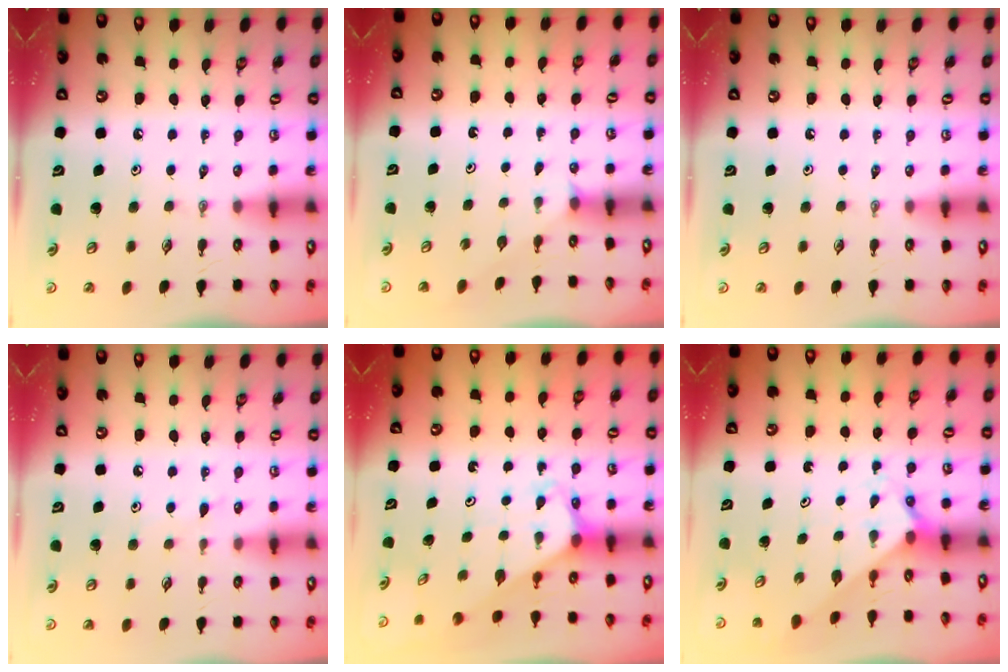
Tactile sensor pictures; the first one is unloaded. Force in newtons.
{"total": 2.5, "press": 2.5, "slide": 0.3}
{"total": 0.0}
{"total": 3.6, "press": 3.6, "slide": 0.5}
{"total": 2.7, "press": 2.7, "slide": 0.2}
{"total": 2.3, "press": 2.3, "slide": 0.2}